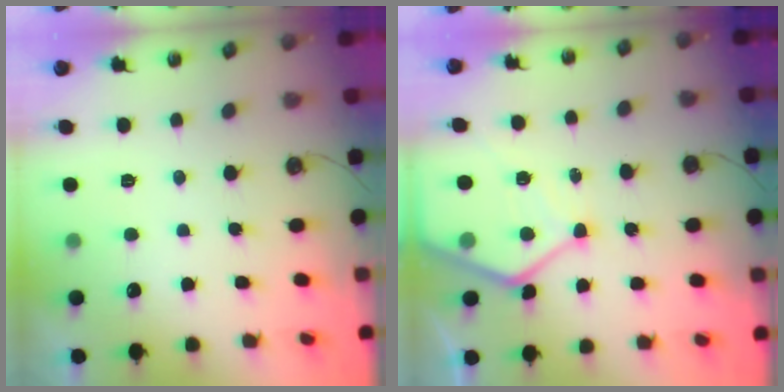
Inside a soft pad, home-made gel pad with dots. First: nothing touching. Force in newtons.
{"total": 11.9, "press": 11.8, "slide": 1.0}